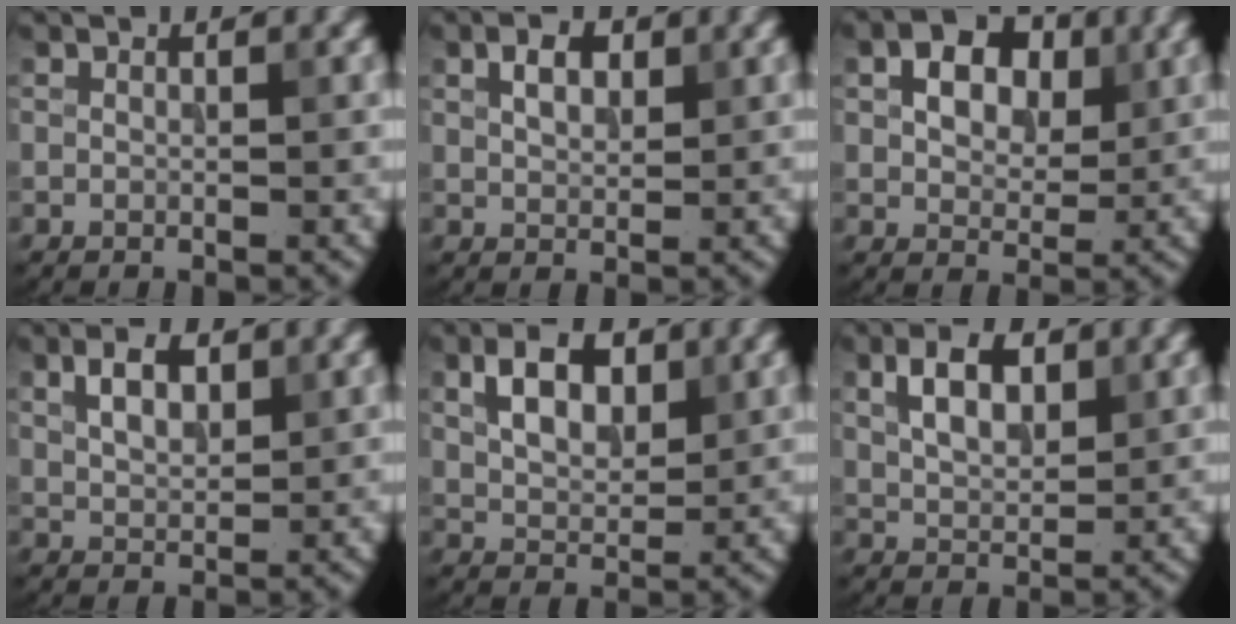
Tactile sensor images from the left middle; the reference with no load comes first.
{"total": 2.4, "force": [1.0, 1.4, 1.7], "torque": [-0.033, 0.005, 0.020]}
{"total": 4.9, "force": [1.6, 3.4, 3.2], "torque": [-0.054, 0.005, 0.020]}
{"total": 3.2, "force": [1.4, 1.7, 2.2], "torque": [-0.045, 0.004, 0.028]}
{"total": 4.9, "force": [1.9, 2.9, 3.5], "torque": [-0.063, 0.005, 0.032]}
{"total": 4.4, "force": [1.7, 2.5, 3.2], "torque": [-0.061, 0.005, 0.031]}